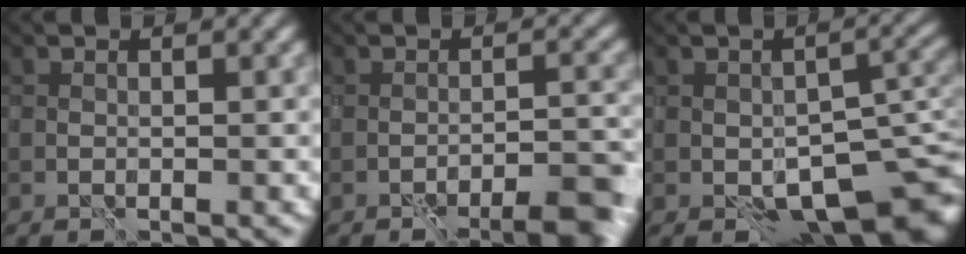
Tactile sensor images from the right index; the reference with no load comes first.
{"total": 6.7, "force": [-5.4, 1.8, 3.6], "torque": [-0.040, 0.009, -0.065]}
{"total": 8.5, "force": [-4.6, 4.3, 5.7], "torque": [-0.055, -0.011, -0.063]}